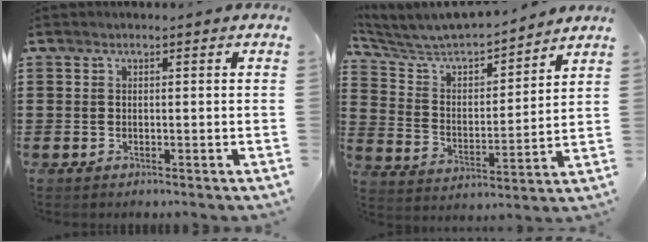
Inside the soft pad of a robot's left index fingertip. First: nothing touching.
{"total": 5.8, "force": [5.6, 1.1, 1.3], "torque": [-0.056, -0.043, 0.089]}